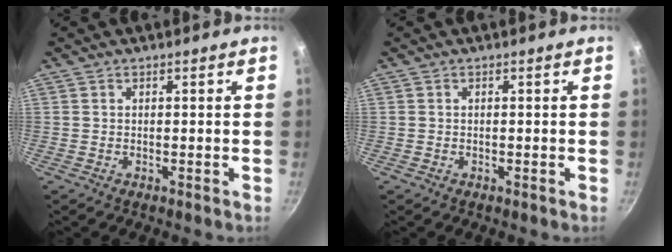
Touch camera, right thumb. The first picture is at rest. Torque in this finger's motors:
{"motor_torque": [-0.67, -0.04, 0.18, 0.03, 0.05]}